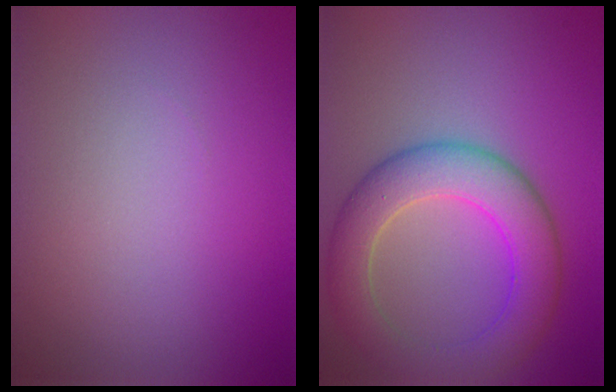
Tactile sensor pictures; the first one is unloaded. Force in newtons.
{"total": 6.6, "press": 6.6, "slide": 0.4}